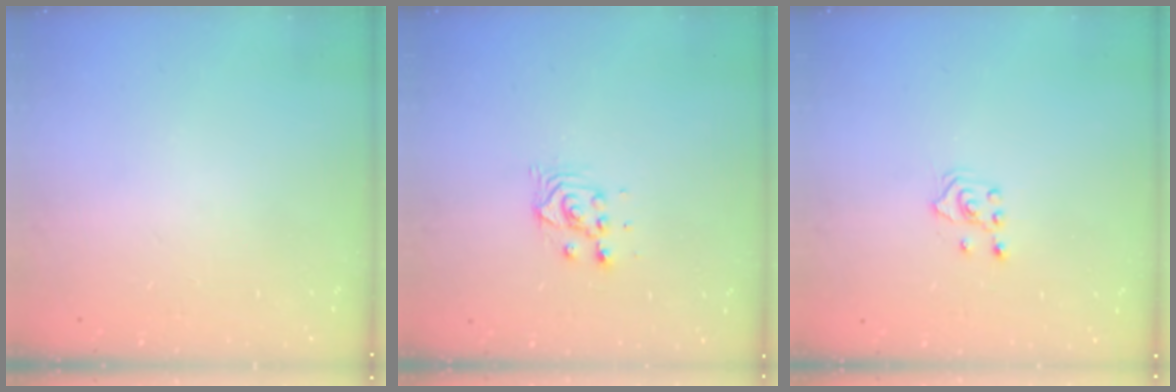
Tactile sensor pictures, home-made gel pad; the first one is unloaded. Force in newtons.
{"total": 4.4, "press": 4.4, "slide": 0.2}
{"total": 3.2, "press": 3.1, "slide": 1.0}